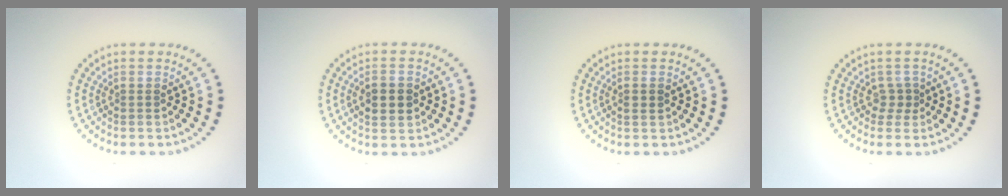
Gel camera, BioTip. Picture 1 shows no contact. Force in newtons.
{"total": 3.2, "press": 3.2, "slide": 0.1}
{"total": 0.8, "press": 0.7, "slide": 0.4}
{"total": 1.2, "press": 0.9, "slide": 0.8}